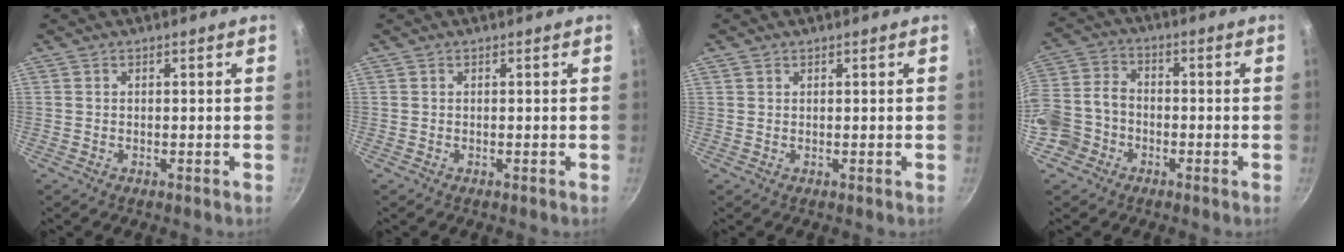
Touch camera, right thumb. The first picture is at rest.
{"total": 0.0}
{"total": 0.7, "force": [0.5, 0.5, 0.2], "torque": [-0.003, -0.001, 0.008]}
{"total": 10.8, "force": [-4.7, 8.5, 4.8], "torque": [-0.077, 0.050, -0.101]}